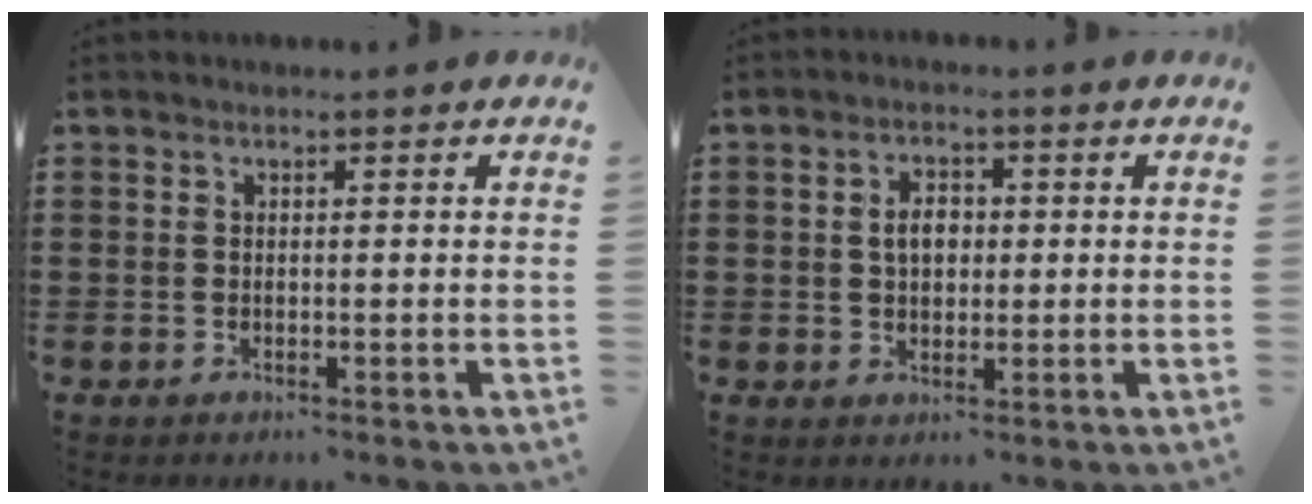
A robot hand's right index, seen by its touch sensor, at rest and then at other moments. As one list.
[{"total": 3.3, "force": [0.2, 2.2, 2.5], "torque": [-0.046, 0.006, 0.001]}]